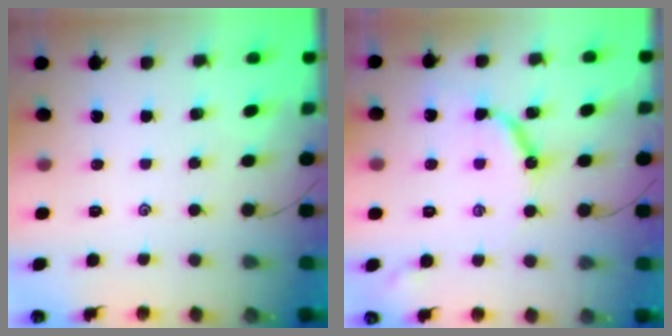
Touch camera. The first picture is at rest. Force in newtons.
{"total": 9.0, "press": 9.0, "slide": 0.4}